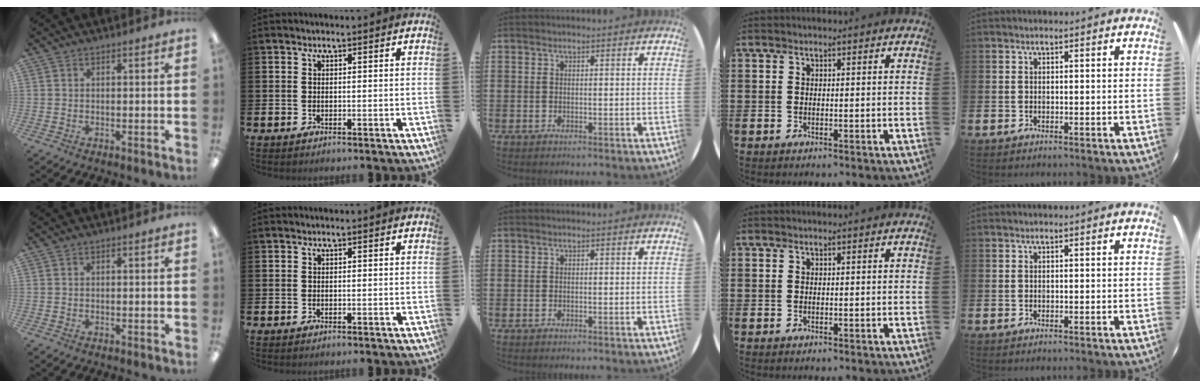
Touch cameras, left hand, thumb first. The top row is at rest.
{}